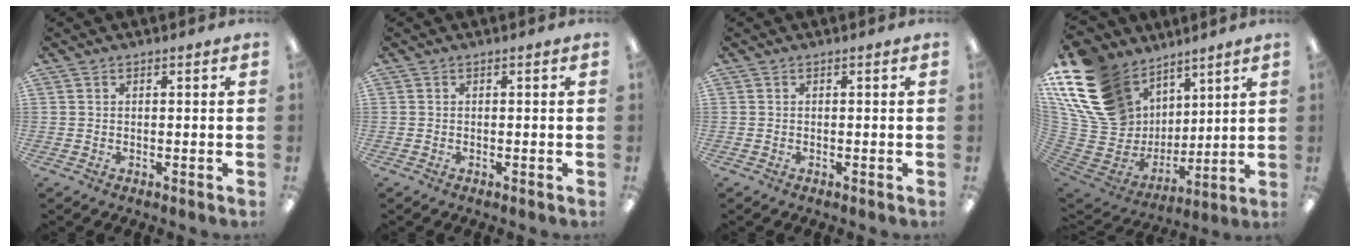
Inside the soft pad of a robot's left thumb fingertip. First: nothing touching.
{"total": 0.0}
{"total": 0.0}
{"total": 24.0, "force": [11.3, 17.7, 11.5], "torque": [-0.252, -0.067, 0.241]}